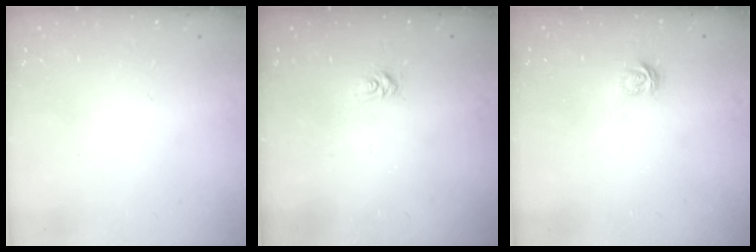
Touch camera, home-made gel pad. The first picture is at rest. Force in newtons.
{"total": 4.3, "press": 4.2, "slide": 0.5}
{"total": 3.6, "press": 3.6, "slide": 0.3}